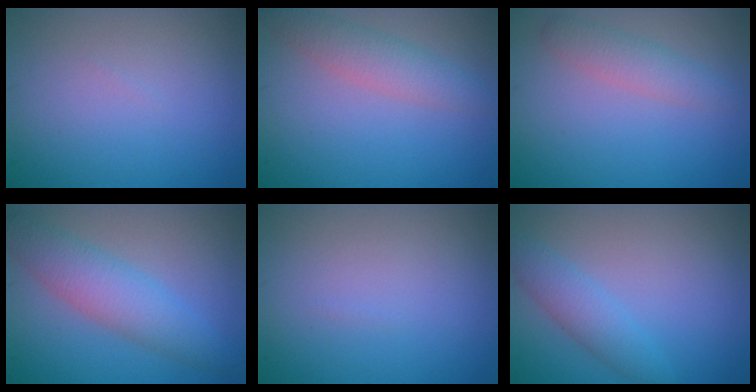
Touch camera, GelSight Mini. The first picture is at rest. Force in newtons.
{"total": 3.1, "press": 3.1, "slide": 0.2}
{"total": 2.4, "press": 2.3, "slide": 0.1}
{"total": 4.7, "press": 4.7, "slide": 0.2}
{"total": 0.0}
{"total": 2.8, "press": 2.8, "slide": 0.2}